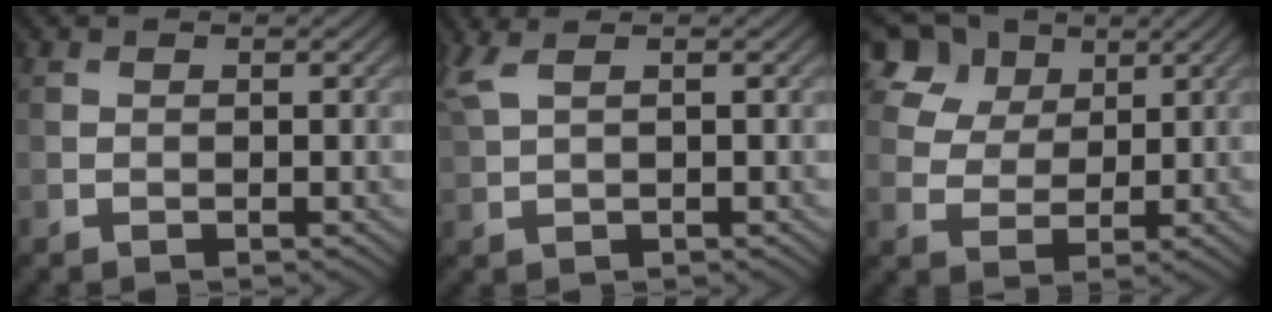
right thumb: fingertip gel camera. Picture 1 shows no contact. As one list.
[{"total": 3.2, "force": [1.8, 0.8, 2.6], "torque": [-0.071, 0.015, 0.041]}, {"total": 9.9, "force": [5.5, 6.8, 4.6], "torque": [-0.149, 0.012, 0.110]}]